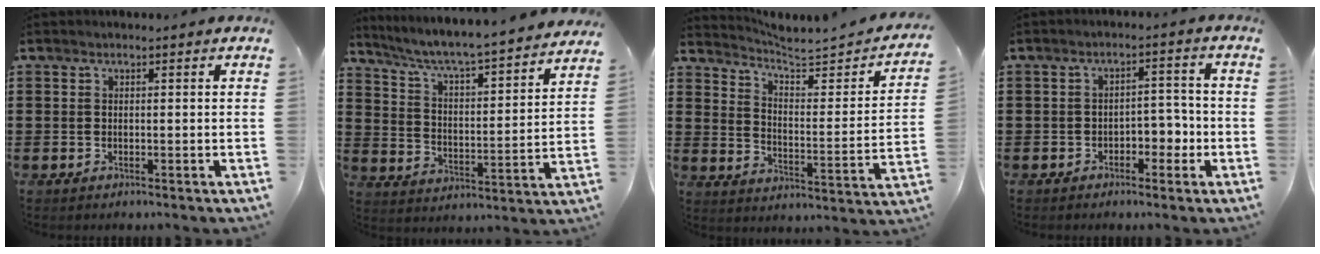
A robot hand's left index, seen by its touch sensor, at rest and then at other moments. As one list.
[{"total": 5.1, "force": [4.6, -0.3, 2.2], "torque": [-0.064, -0.044, 0.068]}, {"total": 3.9, "force": [3.5, 0.2, 1.7], "torque": [-0.055, -0.030, 0.049]}, {"total": 4.0, "force": [-2.1, 2.3, 2.5], "torque": [-0.038, 0.006, -0.046]}]